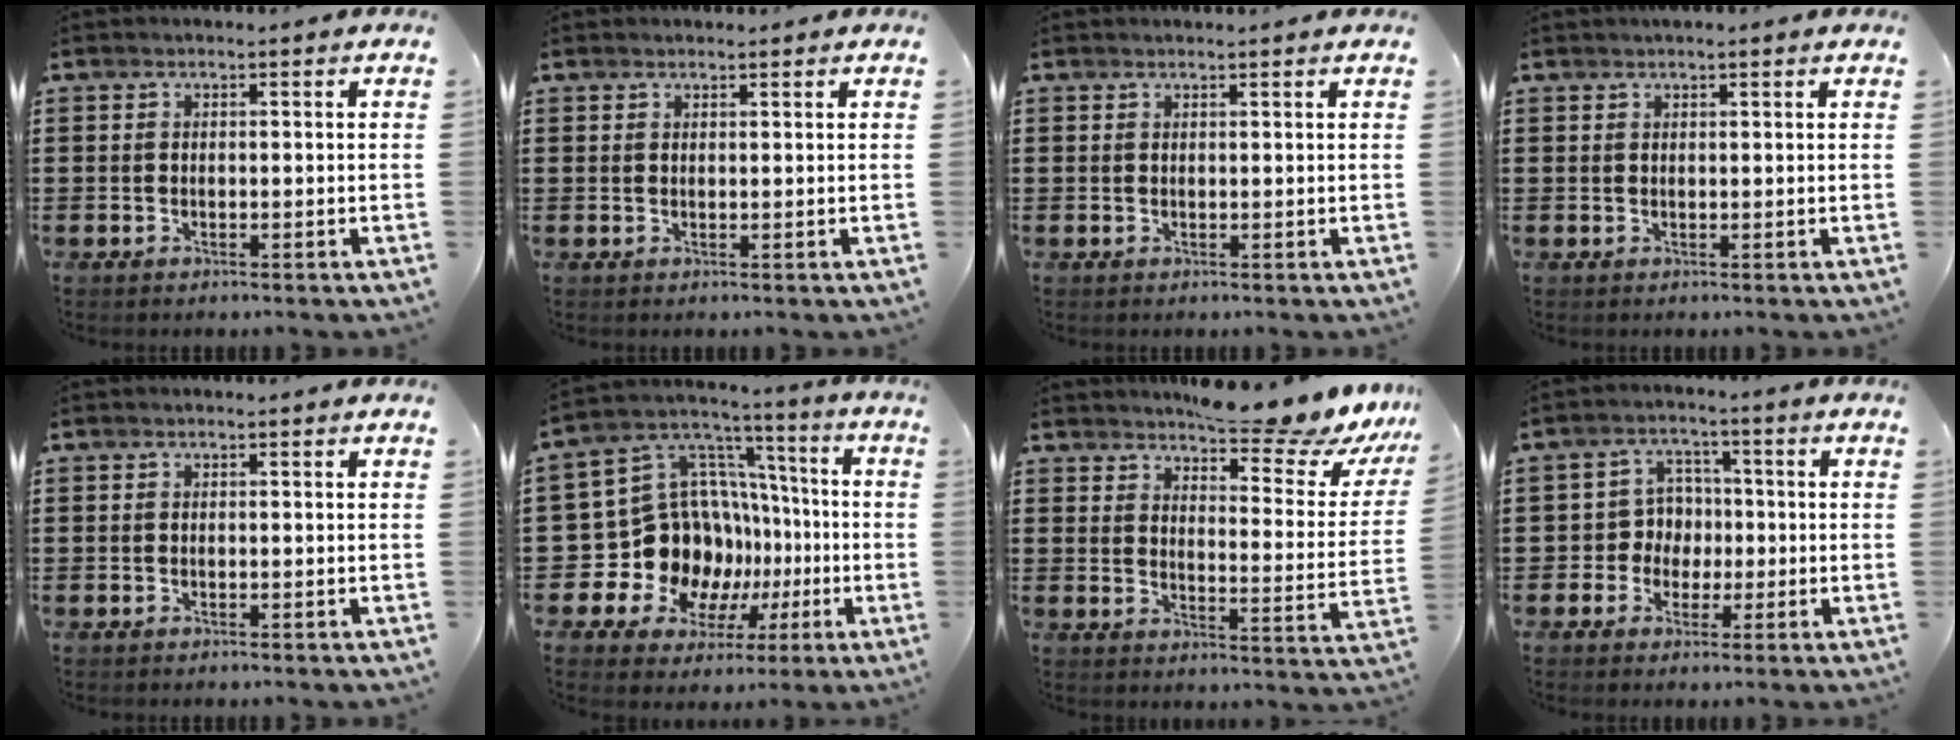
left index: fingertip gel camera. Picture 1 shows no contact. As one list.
[{"total": 0.8, "force": [0.8, 0.1, 0.1], "torque": [-0.003, -0.001, 0.016]}, {"total": 0.6, "force": [0.6, 0.0, 0.0], "torque": [-0.002, -0.001, 0.013]}, {"total": 0.9, "force": [0.8, 0.2, 0.3], "torque": [-0.007, 0.001, 0.016]}, {"total": 0.0}, {"total": 15.7, "force": [-2.8, 14.5, 5.4], "torque": [-0.138, -0.029, -0.012]}, {"total": 10.1, "force": [9.1, 1.1, 4.3], "torque": [-0.075, -0.054, 0.159]}, {"total": 5.0, "force": [-0.5, 4.8, 1.3], "torque": [-0.045, 0.013, -0.012]}]